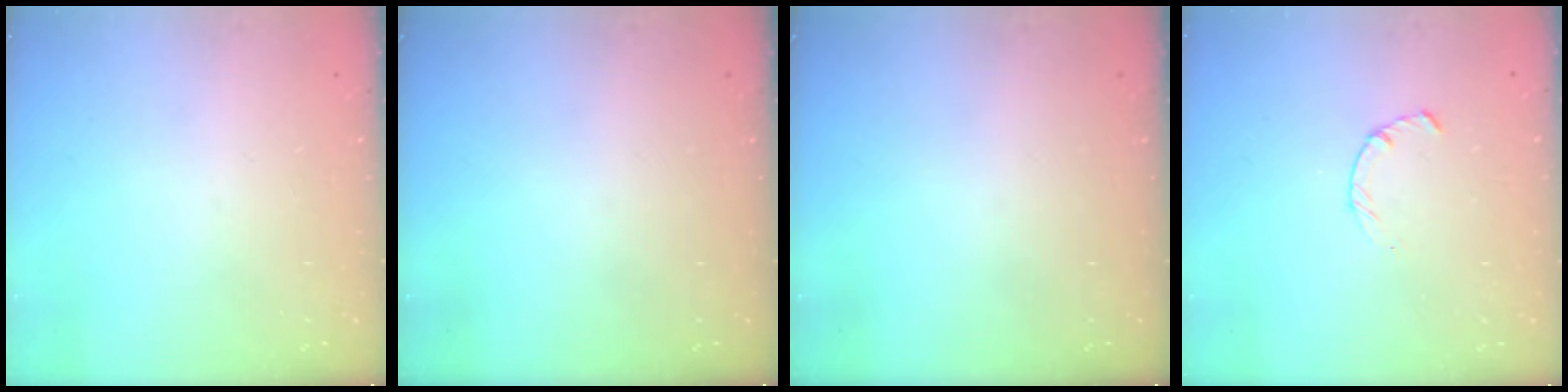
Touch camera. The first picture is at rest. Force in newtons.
{"total": 0.0}
{"total": 0.0}
{"total": 2.4, "press": 2.3, "slide": 0.4}